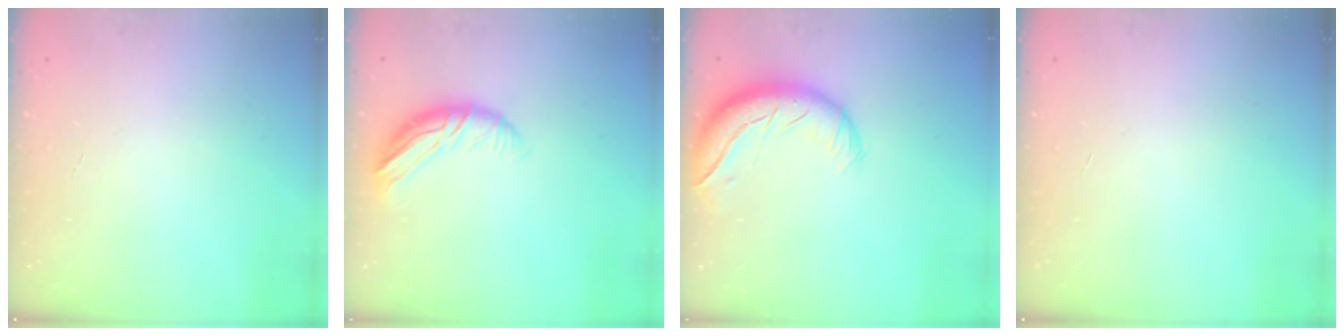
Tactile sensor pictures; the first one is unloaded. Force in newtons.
{"total": 11.1, "press": 11.0, "slide": 1.4}
{"total": 14.0, "press": 13.5, "slide": 3.7}
{"total": 0.0}